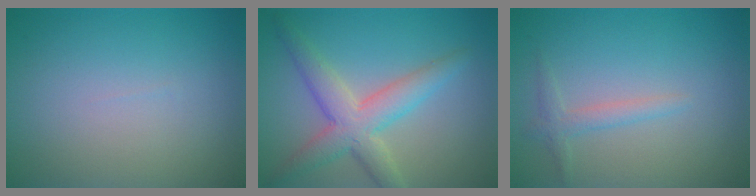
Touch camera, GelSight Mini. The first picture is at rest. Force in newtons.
{"total": 5.0, "press": 5.0, "slide": 0.2}
{"total": 1.5, "press": 1.5, "slide": 0.1}